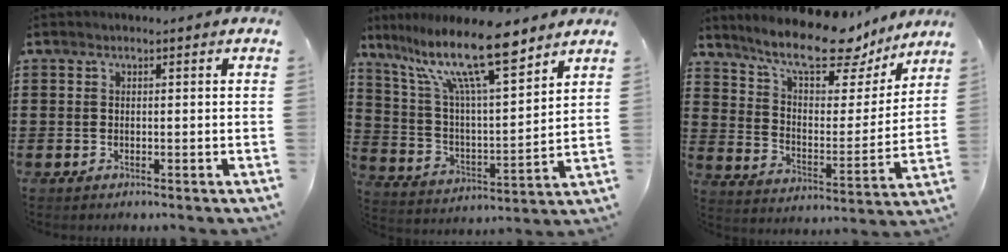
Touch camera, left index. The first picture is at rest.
{"total": 15.6, "force": [11.1, 3.3, 10.5], "torque": [-0.218, -0.046, 0.187]}
{"total": 13.4, "force": [11.2, 3.2, 6.6], "torque": [-0.137, -0.065, 0.193]}